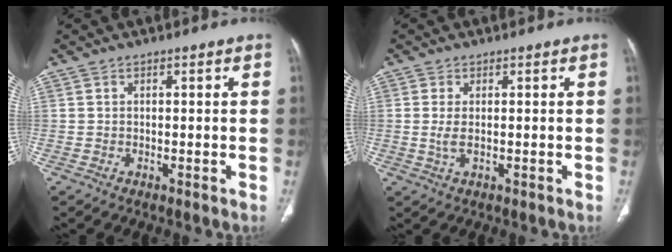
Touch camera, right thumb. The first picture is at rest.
{"total": 2.3, "force": [0.0, 0.7, 2.2], "torque": [-0.059, -0.004, 0.005]}